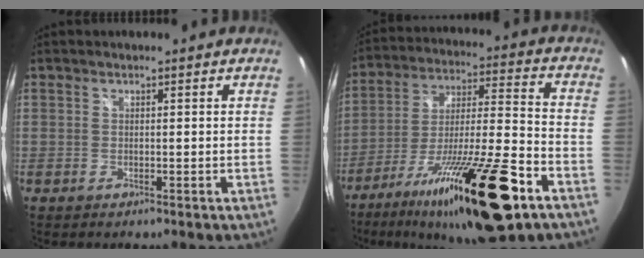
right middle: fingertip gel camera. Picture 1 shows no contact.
{"total": 25.9, "force": [-15.6, 4.3, 20.3], "torque": [-0.356, -0.034, -0.255]}